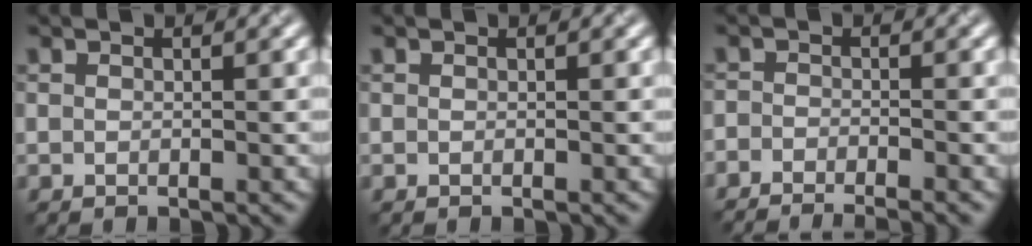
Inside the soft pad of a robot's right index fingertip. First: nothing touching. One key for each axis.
{"total": 0.0}
{"total": 4.2, "fx": -3.8, "fy": 0.6, "fz": 1.7, "tx": -0.029, "ty": -0.010, "tz": -0.051}